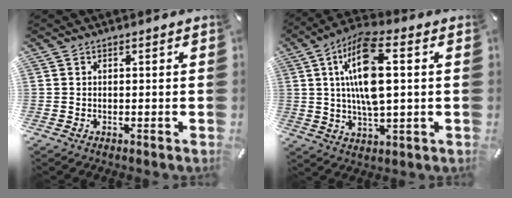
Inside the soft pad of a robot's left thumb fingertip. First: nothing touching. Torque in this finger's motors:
{"motor_torque": [2.24, 2.76, 1.50, -1.27, 0.69]}